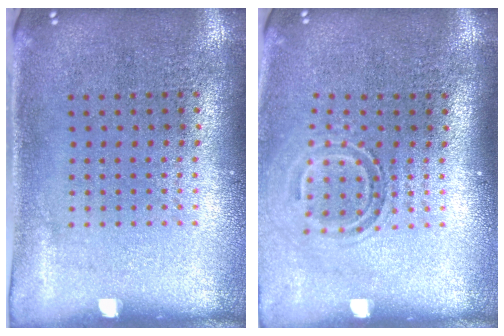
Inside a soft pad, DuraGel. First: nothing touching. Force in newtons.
{"total": 1.7, "press": 1.2, "slide": 1.2}